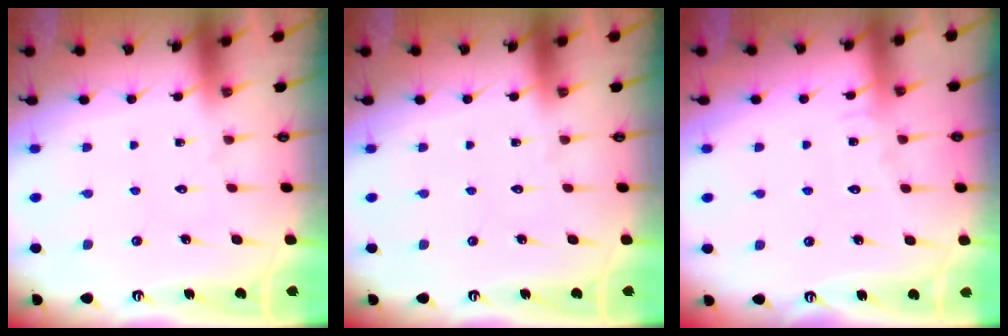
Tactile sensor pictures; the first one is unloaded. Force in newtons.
{"total": 0.0}
{"total": 4.7, "press": 4.7, "slide": 0.4}